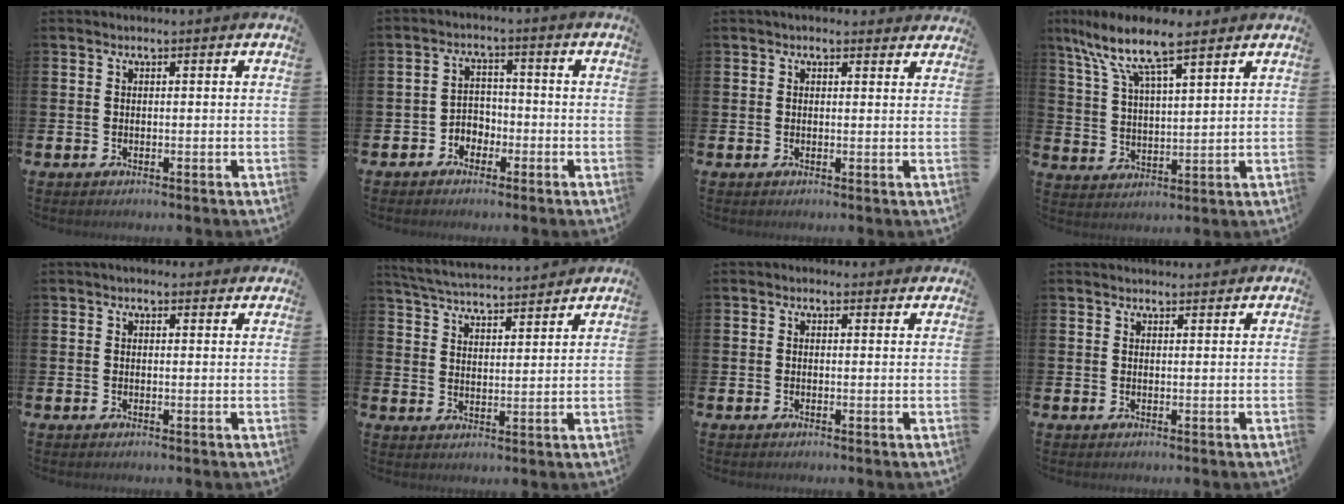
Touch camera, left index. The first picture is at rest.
{"total": 2.9, "force": [-1.9, 2.1, 0.4], "torque": [-0.018, 0.003, -0.046]}
{"total": 1.6, "force": [1.5, 0.6, 0.2], "torque": [0.003, -0.002, 0.025]}
{"total": 9.3, "force": [7.4, 2.3, 5.2], "torque": [-0.122, -0.021, 0.130]}
{"total": 1.2, "force": [1.0, 0.5, 0.3], "torque": [0.001, 0.003, 0.016]}
{"total": 5.3, "force": [5.2, 0.4, 0.5], "torque": [-0.029, -0.034, 0.092]}
{"total": 0.9, "force": [0.7, 0.6, 0.2], "torque": [0.005, 0.005, 0.009]}
{"total": 1.4, "force": [1.4, 0.3, 0.0], "torque": [0.013, -0.006, 0.023]}